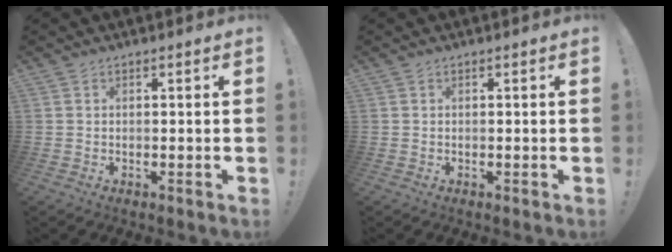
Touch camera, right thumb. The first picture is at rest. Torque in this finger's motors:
{"motor_torque": [0.00, 0.00, 0.00, 0.00, 0.03]}